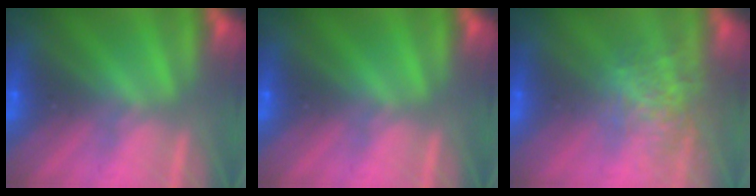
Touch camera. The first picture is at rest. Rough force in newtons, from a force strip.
{"total": 0.0}
{"total": 3.6}